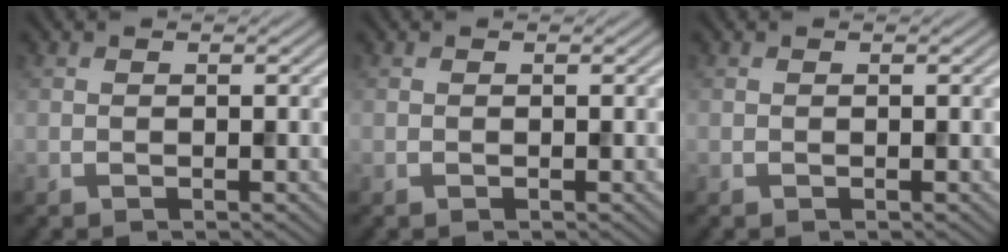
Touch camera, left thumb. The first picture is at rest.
{"total": 0.0}
{"total": 0.0}